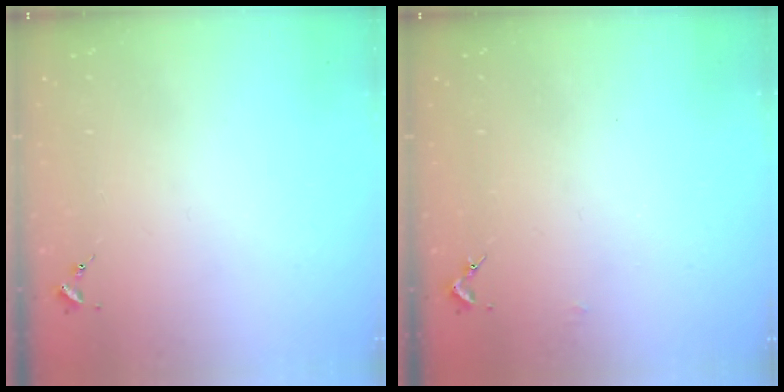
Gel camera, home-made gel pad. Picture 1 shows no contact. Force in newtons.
{"total": 1.4, "press": 1.4, "slide": 0.1}